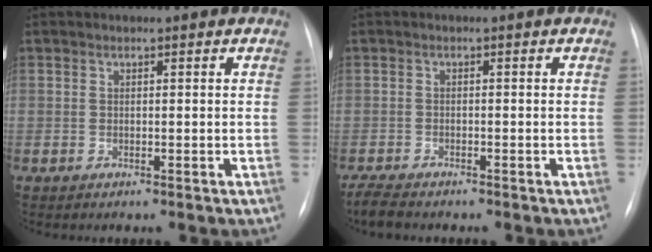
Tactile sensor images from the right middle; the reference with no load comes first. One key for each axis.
{"total": 3.6, "fx": -3.1, "fy": 0.8, "fz": 1.6, "tx": -0.031, "ty": -0.011, "tz": -0.049}